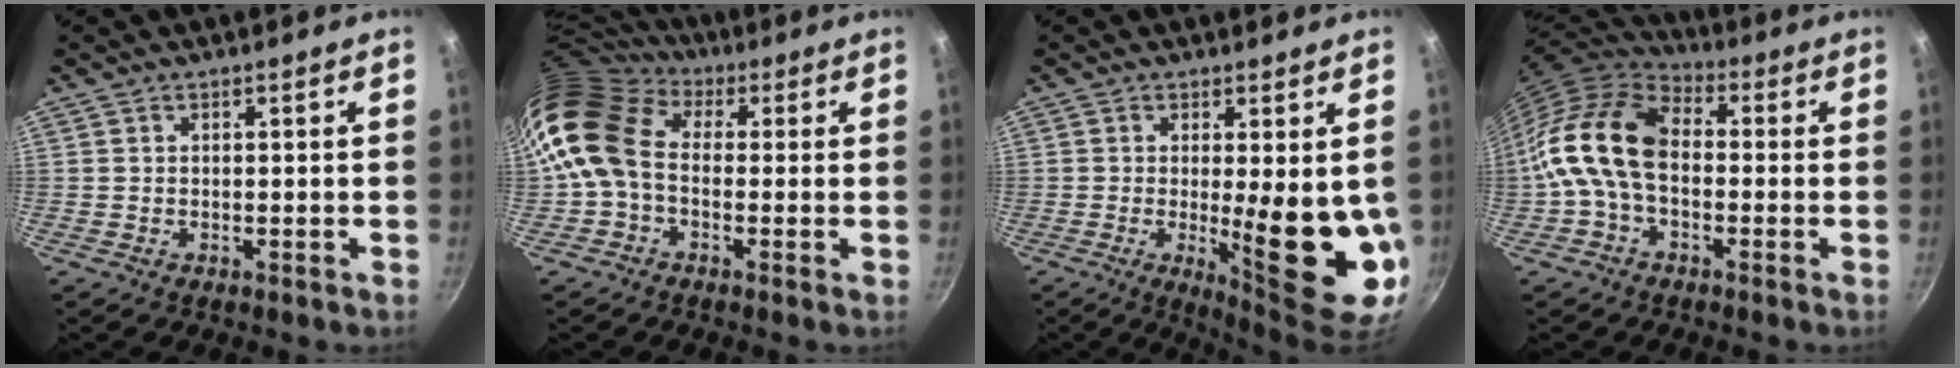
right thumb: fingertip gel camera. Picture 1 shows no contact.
{"total": 13.4, "force": [0.0, 9.9, 9.0], "torque": [-0.159, 0.029, -0.023]}
{"total": 13.4, "force": [-0.7, 3.4, 13.0], "torque": [-0.163, -0.026, 0.004]}
{"total": 14.5, "force": [-1.6, 9.5, 10.9], "torque": [-0.193, 0.039, -0.053]}